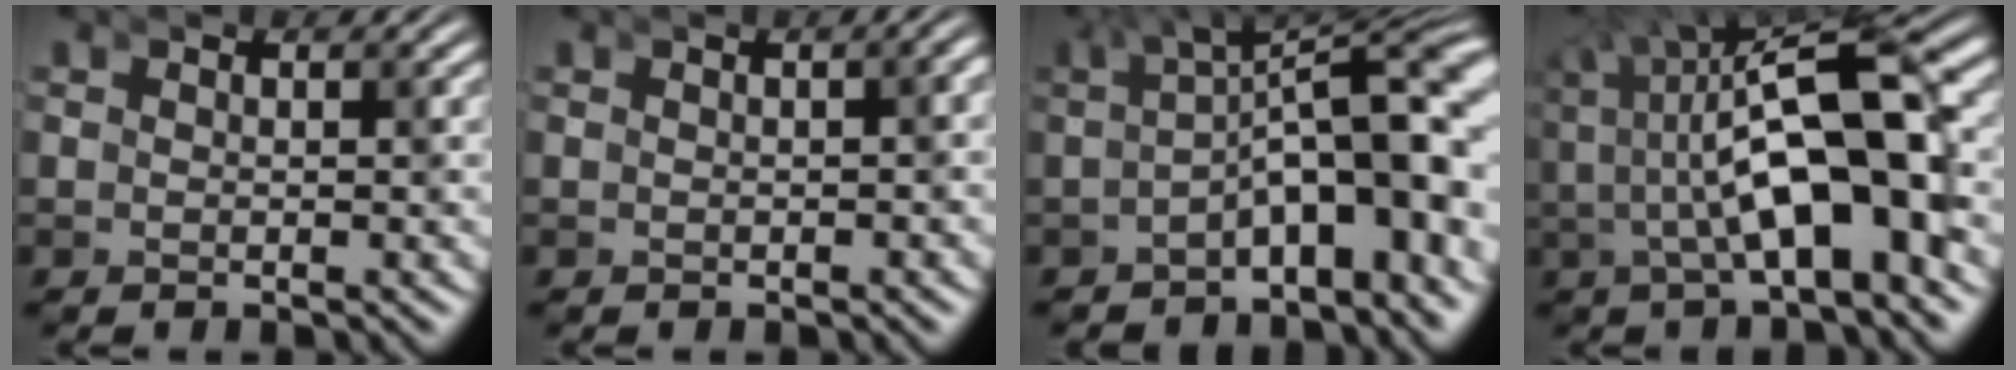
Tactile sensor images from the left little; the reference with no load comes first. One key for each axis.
{"total": 0.7, "fx": -0.2, "fy": 0.2, "fz": 0.6, "tx": -0.003, "ty": 0.008, "tz": -0.003}
{"total": 6.8, "fx": -1.1, "fy": 2.5, "fz": 6.2, "tx": -0.094, "ty": -0.005, "tz": -0.017}
{"total": 6.8, "fx": -3.1, "fy": 2.6, "fz": 5.5, "tx": -0.108, "ty": -0.015, "tz": -0.044}